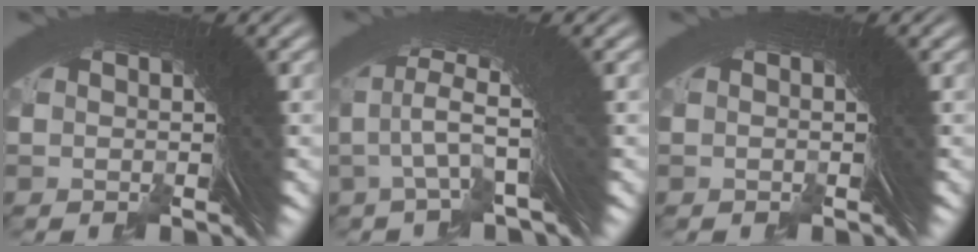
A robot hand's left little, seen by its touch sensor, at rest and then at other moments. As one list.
[{"total": 2.5, "force": [0.2, -0.2, 2.5], "torque": [-0.052, 0.000, 0.008]}, {"total": 0.0}]